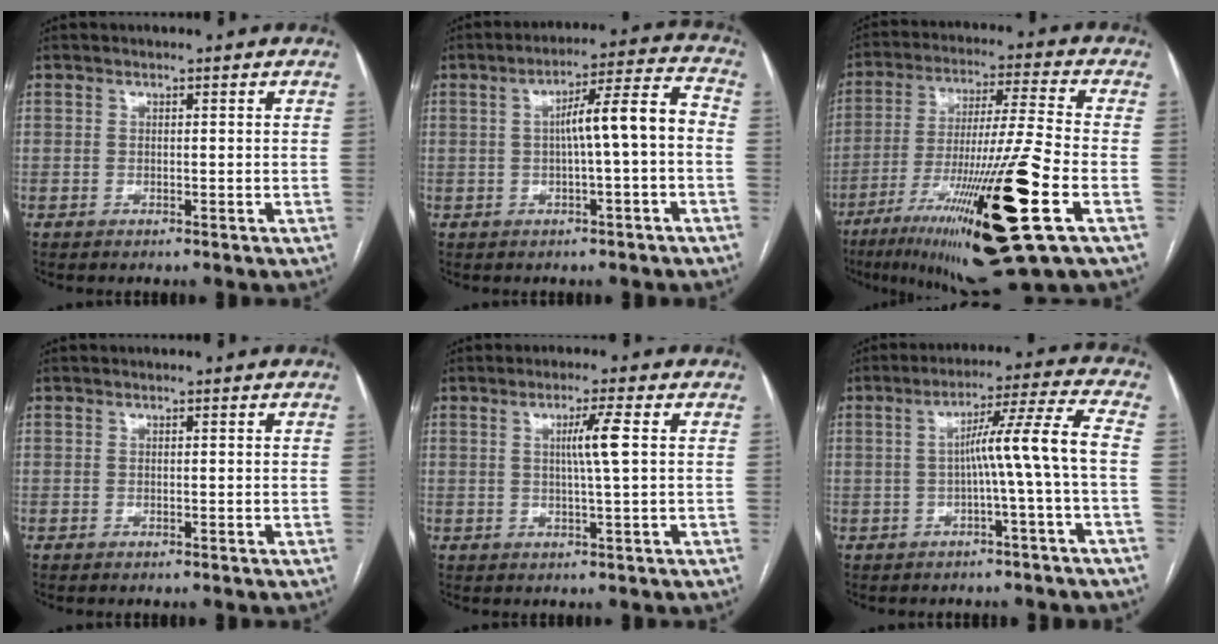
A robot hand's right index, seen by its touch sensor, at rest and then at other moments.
{"total": 8.4, "force": [-0.7, 0.4, 8.4], "torque": [-0.124, 0.030, -0.012]}
{"total": 22.9, "force": [-9.6, -0.3, 20.8], "torque": [-0.352, -0.045, -0.166]}
{"total": 0.0}
{"total": 4.3, "force": [0.8, -0.7, 4.2], "torque": [-0.076, -0.001, 0.013]}
{"total": 8.2, "force": [-1.2, -1.9, 7.9], "torque": [-0.122, 0.024, -0.015]}